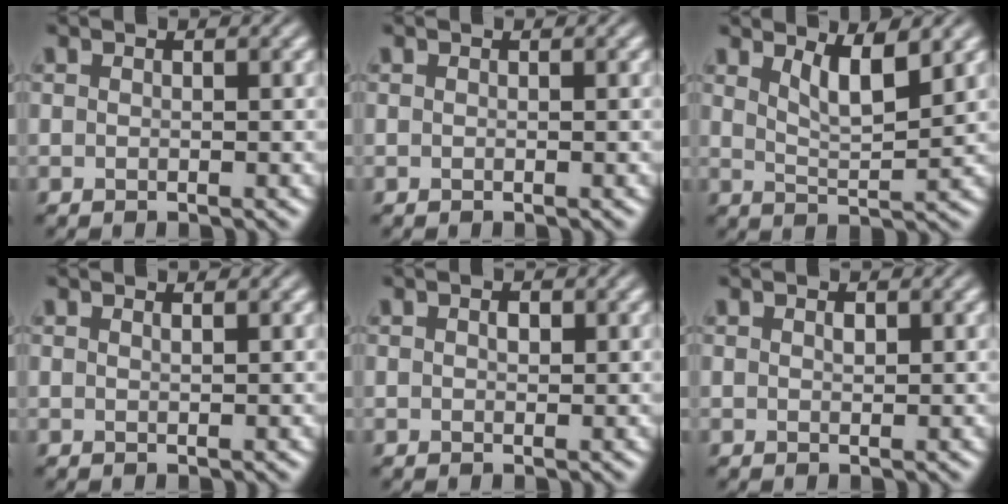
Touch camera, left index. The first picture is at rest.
{"total": 0.0}
{"total": 3.6, "force": [2.3, 0.9, 2.6], "torque": [-0.047, -0.006, 0.043]}
{"total": 0.5, "force": [0.4, 0.1, 0.3], "torque": [0.000, 0.000, 0.007]}
{"total": 0.9, "force": [0.2, 0.6, 0.6], "torque": [-0.010, 0.000, 0.002]}
{"total": 0.6, "force": [0.3, 0.4, 0.4], "torque": [-0.008, 0.000, 0.004]}